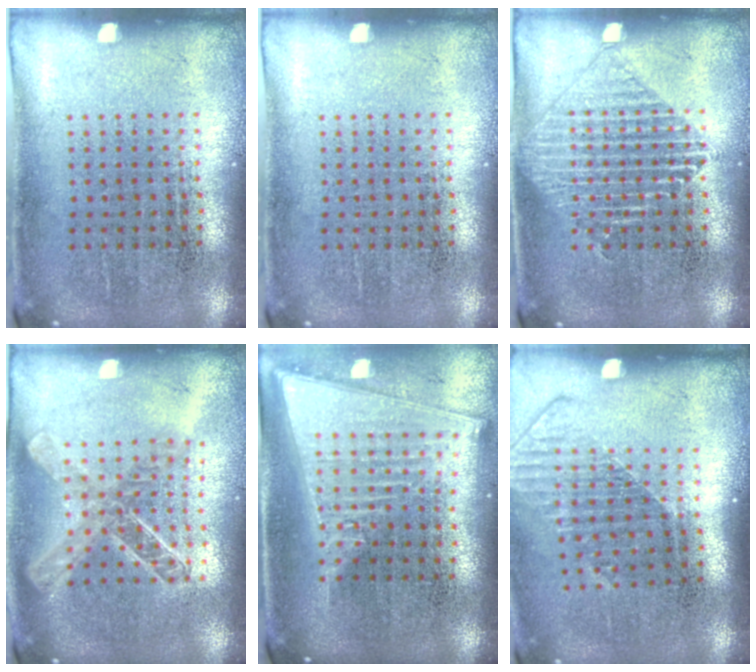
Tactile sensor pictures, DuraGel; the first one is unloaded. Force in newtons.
{"total": 0.0}
{"total": 2.2, "press": 2.1, "slide": 0.4}
{"total": 1.9, "press": 1.6, "slide": 1.0}
{"total": 2.2, "press": 1.8, "slide": 1.2}
{"total": 1.6, "press": 1.2, "slide": 1.0}